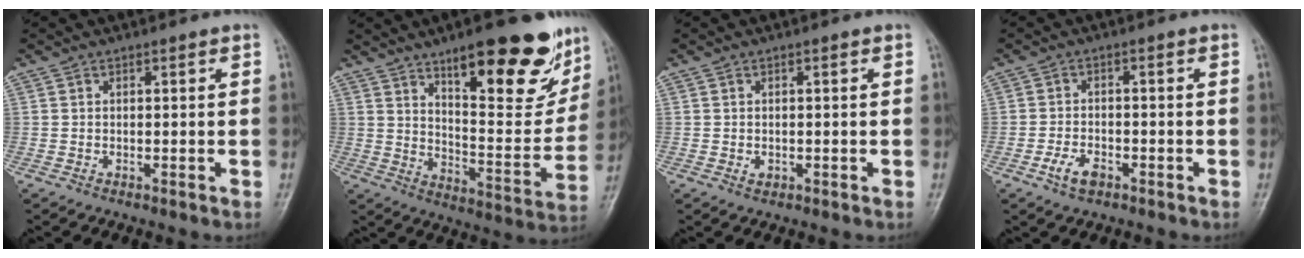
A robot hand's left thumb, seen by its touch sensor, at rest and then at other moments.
{"total": 22.1, "force": [13.5, 7.4, 15.8], "torque": [-0.173, -0.072, 0.203]}
{"total": 1.4, "force": [-0.3, 1.1, 0.9], "torque": [-0.007, 0.001, -0.004]}
{"total": 4.2, "force": [-2.3, 2.3, 2.6], "torque": [-0.048, 0.014, -0.044]}